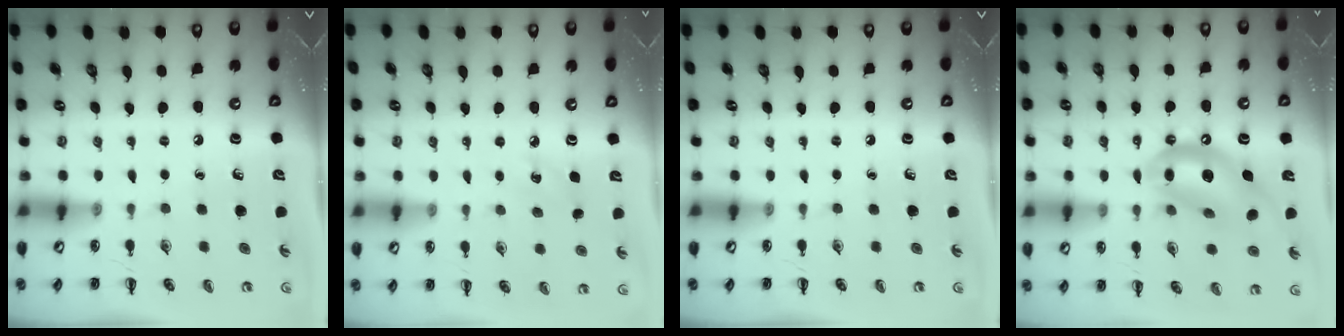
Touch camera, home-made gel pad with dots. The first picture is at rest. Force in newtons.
{"total": 5.4, "press": 5.2, "slide": 1.5}
{"total": 0.0}
{"total": 14.0, "press": 13.6, "slide": 3.6}